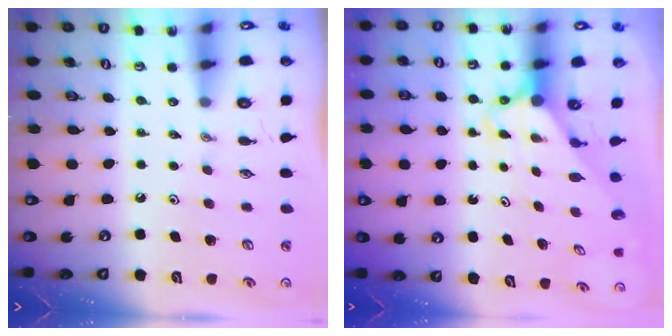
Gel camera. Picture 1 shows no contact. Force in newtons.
{"total": 3.0, "press": 3.0, "slide": 0.3}